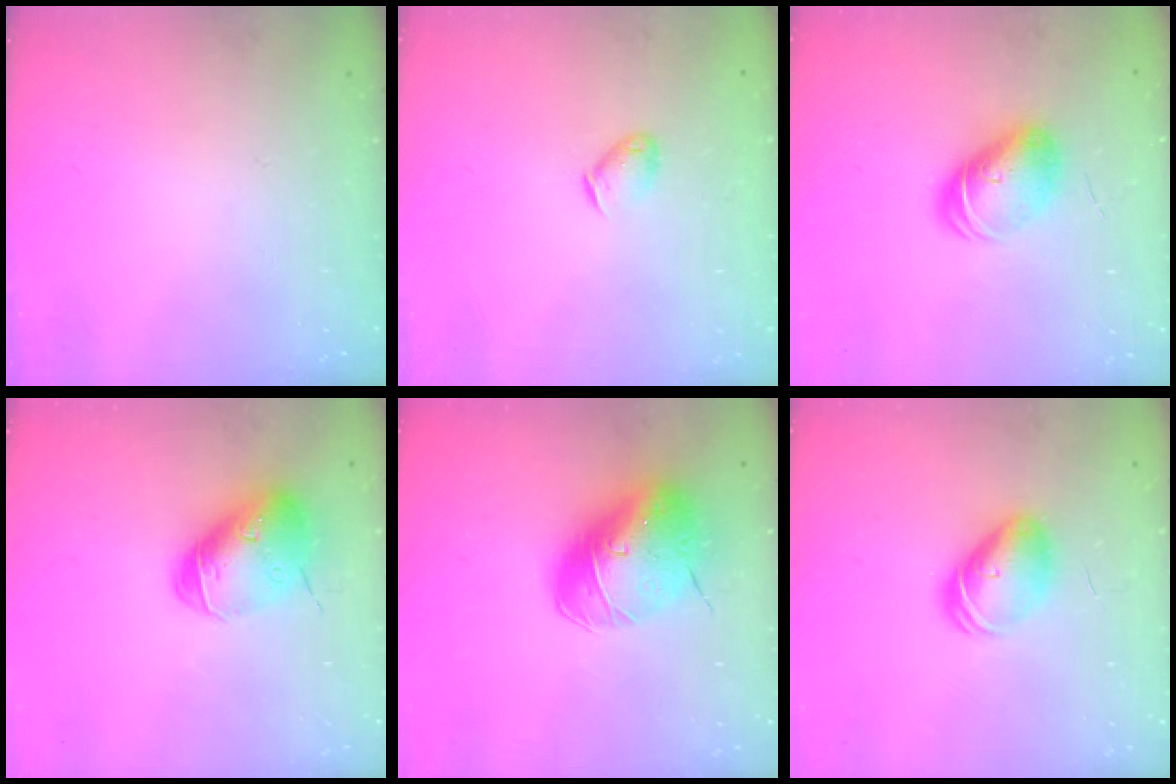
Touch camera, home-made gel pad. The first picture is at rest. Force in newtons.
{"total": 3.6, "press": 3.6, "slide": 0.6}
{"total": 9.9, "press": 9.9, "slide": 0.4}
{"total": 16.3, "press": 16.2, "slide": 2.4}
{"total": 12.7, "press": 12.5, "slide": 2.4}
{"total": 9.2, "press": 9.1, "slide": 1.5}